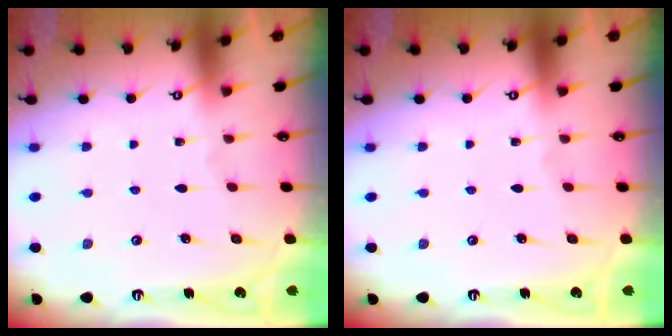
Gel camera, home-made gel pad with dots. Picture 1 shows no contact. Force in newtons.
{"total": 0.0}